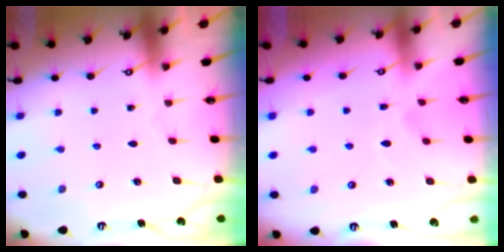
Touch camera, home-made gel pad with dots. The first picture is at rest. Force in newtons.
{"total": 2.6, "press": 2.4, "slide": 1.0}